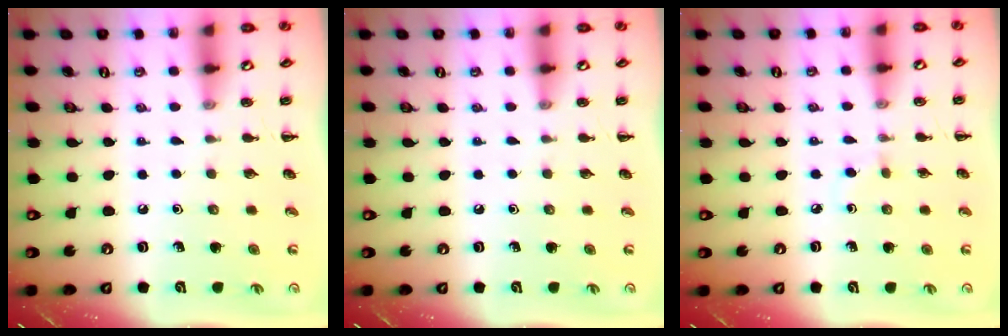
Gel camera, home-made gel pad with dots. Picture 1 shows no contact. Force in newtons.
{"total": 0.0}
{"total": 2.0, "press": 1.8, "slide": 0.9}